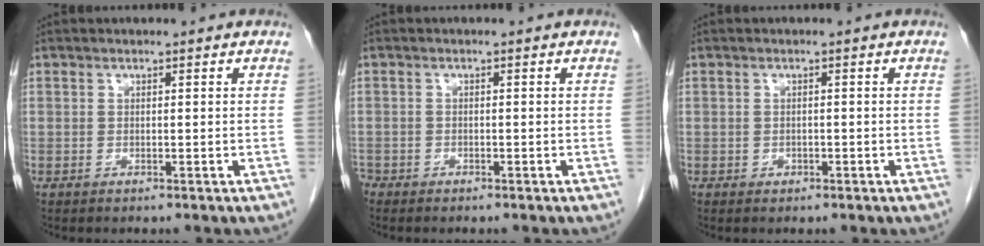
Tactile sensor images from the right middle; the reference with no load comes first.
{"total": 1.6, "force": [-1.4, 0.7, 0.3], "torque": [-0.008, 0.001, -0.025]}
{"total": 0.7, "force": [-0.3, 0.5, 0.2], "torque": [-0.006, 0.002, -0.003]}